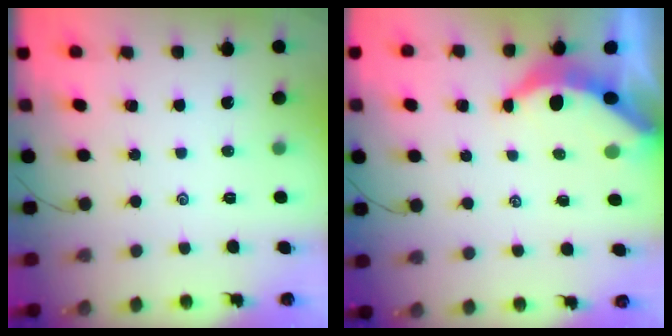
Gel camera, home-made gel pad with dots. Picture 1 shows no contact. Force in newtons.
{"total": 5.4, "press": 5.4, "slide": 0.6}